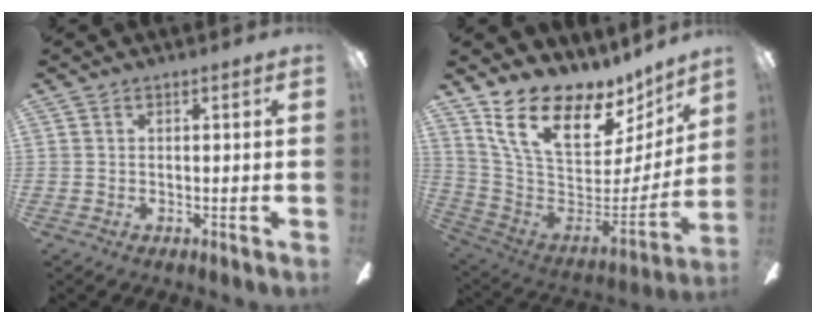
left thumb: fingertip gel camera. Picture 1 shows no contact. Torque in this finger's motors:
{"motor_torque": [0.49, 0.45, 0.92, -1.85, 0.13]}